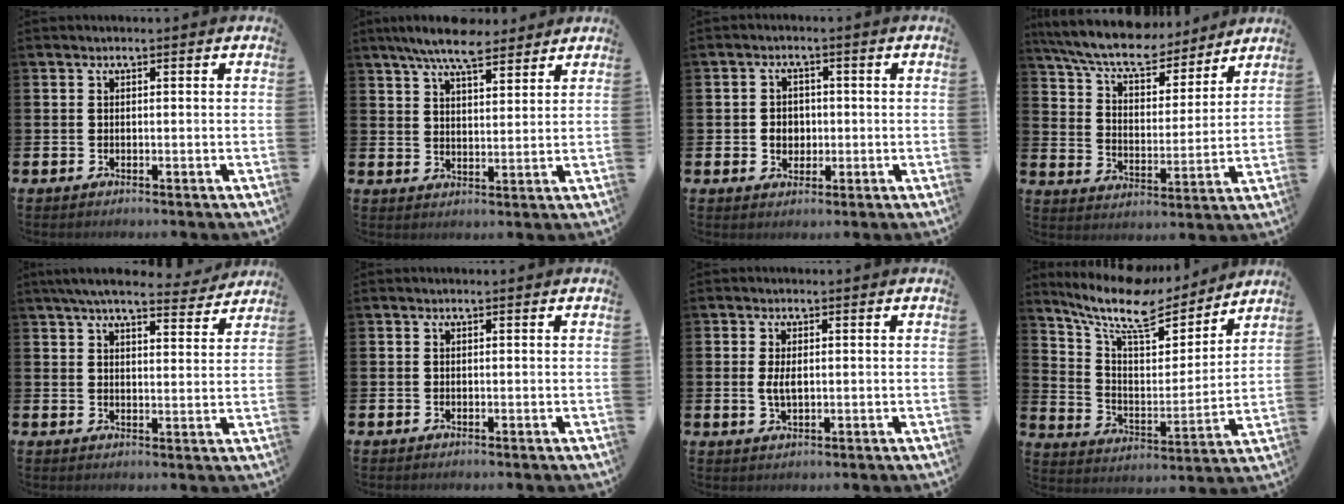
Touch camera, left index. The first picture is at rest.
{"total": 8.0, "force": [7.1, 1.9, 3.1], "torque": [-0.071, -0.027, 0.127]}
{"total": 2.7, "force": [-0.2, 2.5, 1.1], "torque": [-0.012, 0.002, -0.012]}
{"total": 9.4, "force": [8.5, 2.4, 3.0], "torque": [-0.088, -0.057, 0.148]}
{"total": 6.4, "force": [6.0, 1.1, 2.1], "torque": [-0.049, -0.029, 0.104]}
{"total": 0.0}
{"total": 2.5, "force": [0.2, 1.1, 2.3], "torque": [-0.036, 0.000, 0.000]}
{"total": 11.6, "force": [9.6, 3.7, 5.4], "torque": [-0.136, -0.060, 0.164]}